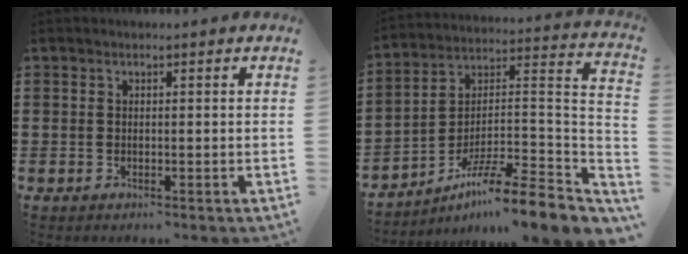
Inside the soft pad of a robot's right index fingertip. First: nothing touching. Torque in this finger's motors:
{"motor_torque": [0.10, 0.10, -0.01, 0.00]}